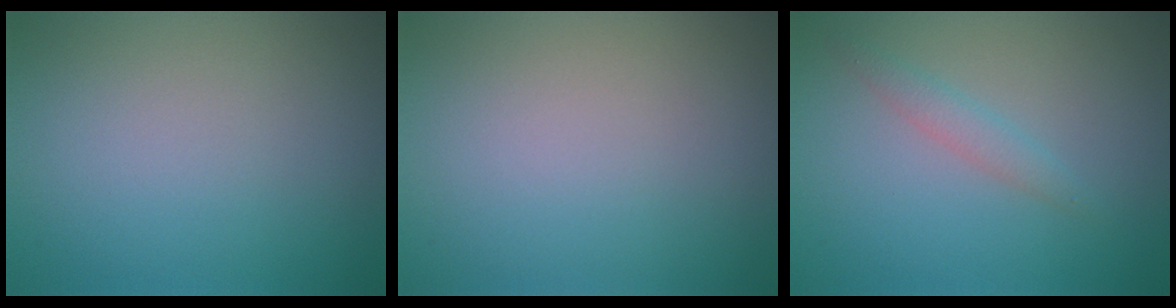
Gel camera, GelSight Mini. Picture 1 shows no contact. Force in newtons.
{"total": 0.0}
{"total": 1.4, "press": 1.4, "slide": 0.1}